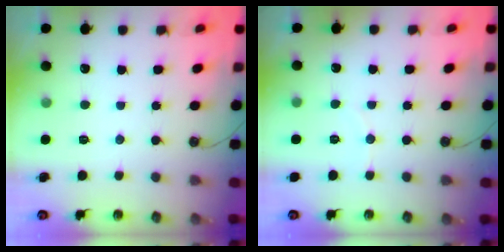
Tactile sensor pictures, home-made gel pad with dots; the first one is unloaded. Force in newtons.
{"total": 2.6, "press": 2.6, "slide": 0.3}